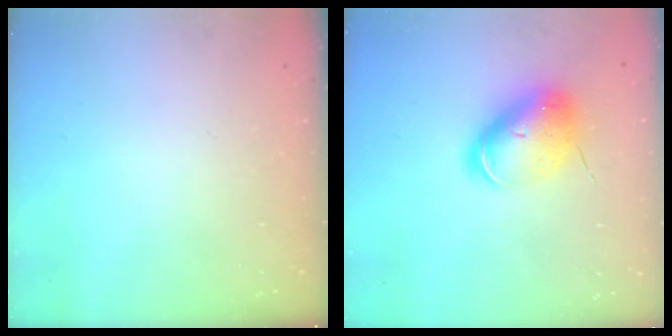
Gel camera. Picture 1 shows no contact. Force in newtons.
{"total": 9.3, "press": 9.2, "slide": 1.6}